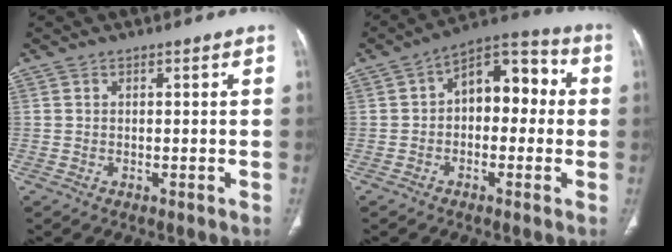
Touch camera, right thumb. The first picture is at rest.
{"total": 11.7, "force": [0.8, 7.2, 9.2], "torque": [-0.088, 0.042, -0.004]}